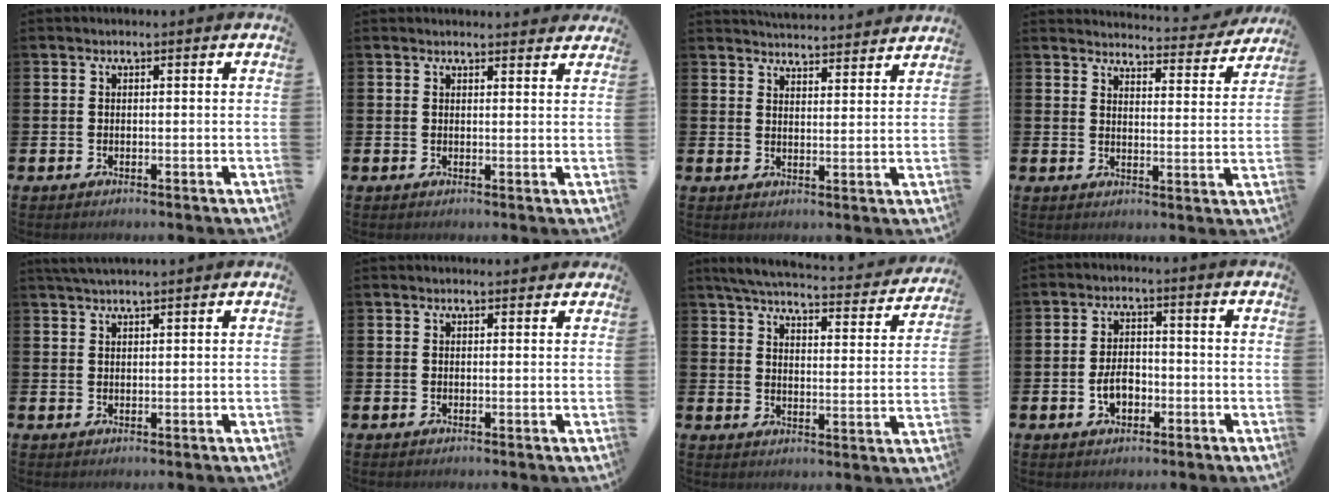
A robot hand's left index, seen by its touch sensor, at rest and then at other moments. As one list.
[{"total": 1.7, "force": [1.7, 0.2, 0.0], "torque": [0.012, -0.012, 0.029]}, {"total": 4.6, "force": [4.6, 0.3, 0.0], "torque": [-0.007, -0.032, 0.082]}, {"total": 4.0, "force": [3.9, 0.5, 0.5], "torque": [-0.009, -0.036, 0.062]}, {"total": 2.2, "force": [2.1, 0.1, 0.6], "torque": [-0.020, 0.000, 0.040]}, {"total": 0.8, "force": [0.8, 0.3, 0.2], "torque": [0.010, -0.003, 0.011]}, {"total": 5.2, "force": [4.9, 0.7, 1.7], "torque": [-0.046, -0.042, 0.077]}, {"total": 3.7, "force": [-1.2, 2.4, 2.5], "torque": [-0.034, 0.000, -0.026]}]